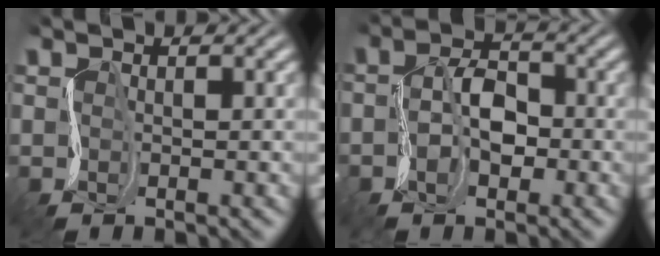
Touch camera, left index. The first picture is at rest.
{"total": 3.2, "force": [-1.3, 2.1, 2.0], "torque": [-0.040, 0.003, -0.028]}